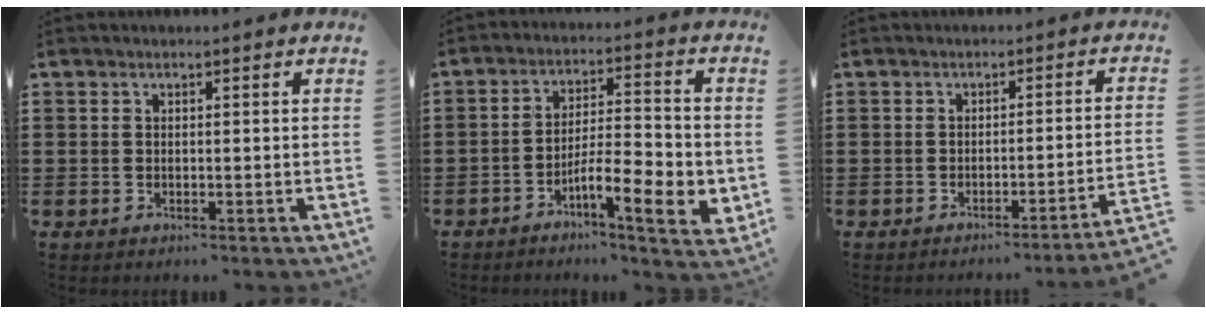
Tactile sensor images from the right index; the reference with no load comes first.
{"total": 9.0, "force": [-3.9, 2.1, 7.8], "torque": [-0.118, 0.003, -0.066]}
{"total": 2.1, "force": [-1.6, -0.7, 1.2], "torque": [-0.023, -0.003, -0.034]}